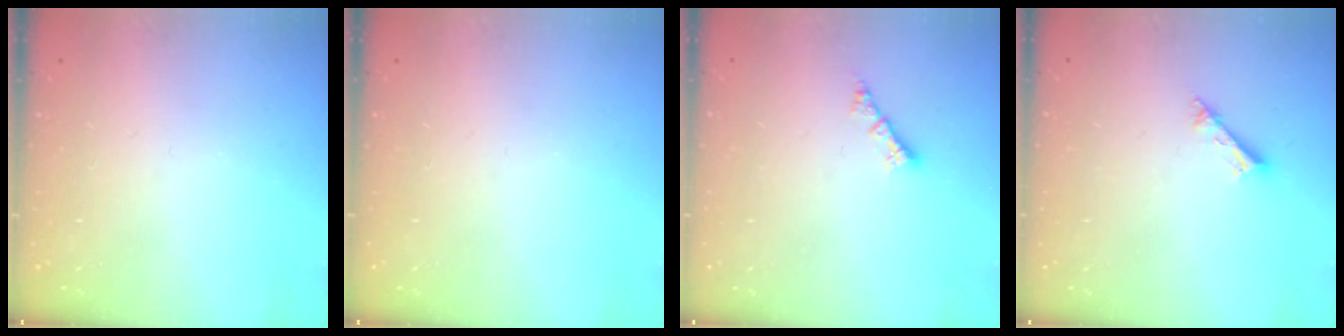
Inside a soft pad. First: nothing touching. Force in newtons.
{"total": 0.0}
{"total": 2.4, "press": 2.4, "slide": 0.2}
{"total": 2.6, "press": 2.6, "slide": 0.1}